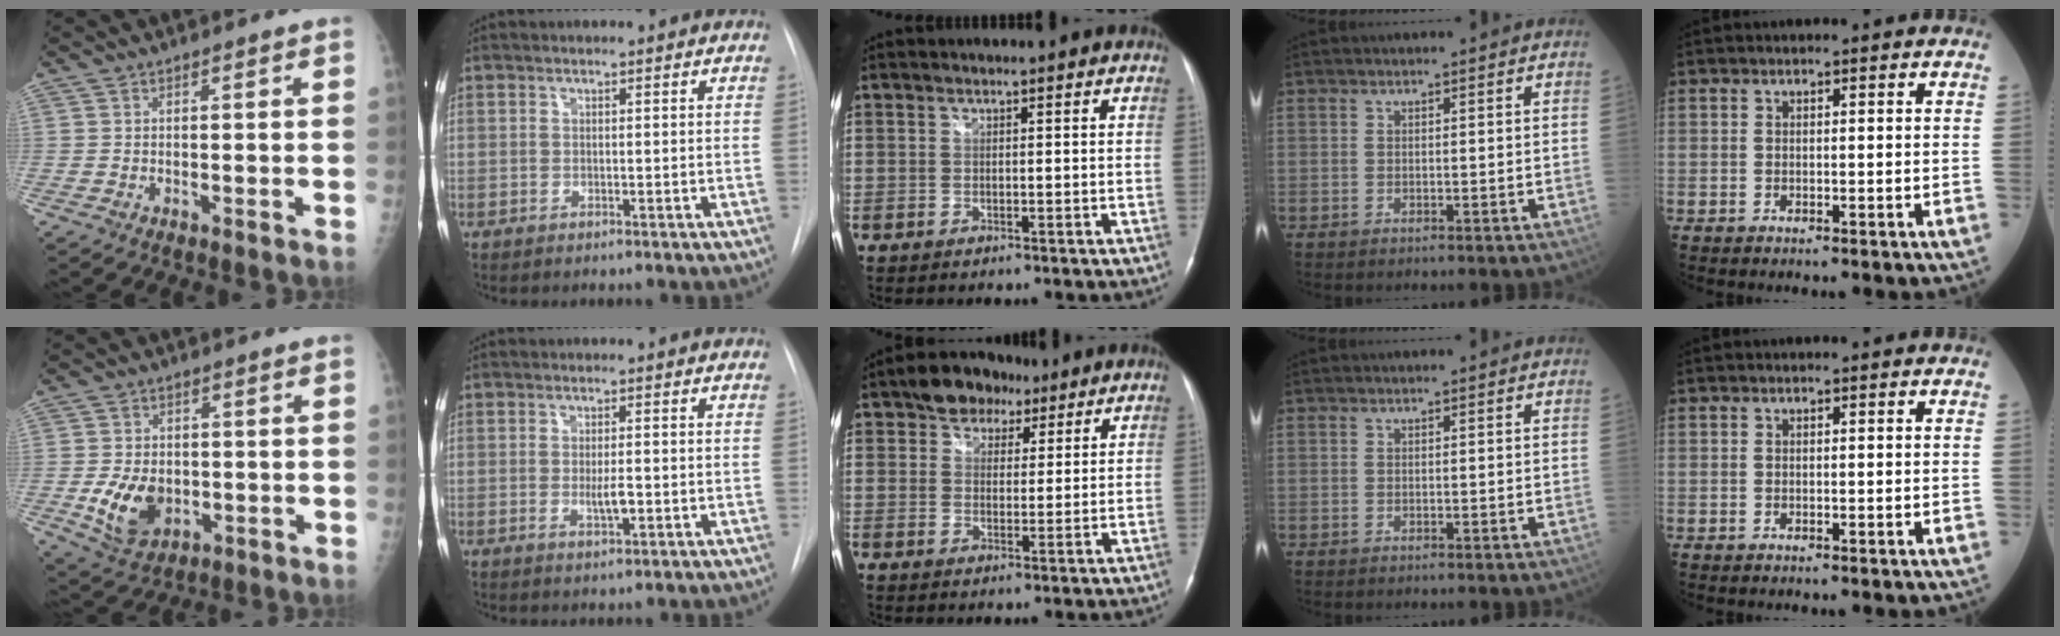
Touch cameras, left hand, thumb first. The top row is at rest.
{"thumb": {"total": 9.0, "force": [-1.6, 6.4, 6.2], "torque": [-0.094, -0.006, -0.016]}, "index": {"total": 2.5, "force": [-0.4, 0.6, 2.4], "torque": [-0.046, -0.003, -0.006]}, "middle": {"total": 6.9, "force": [4.5, 4.5, 2.8], "torque": [-0.041, 0.021, 0.073]}}